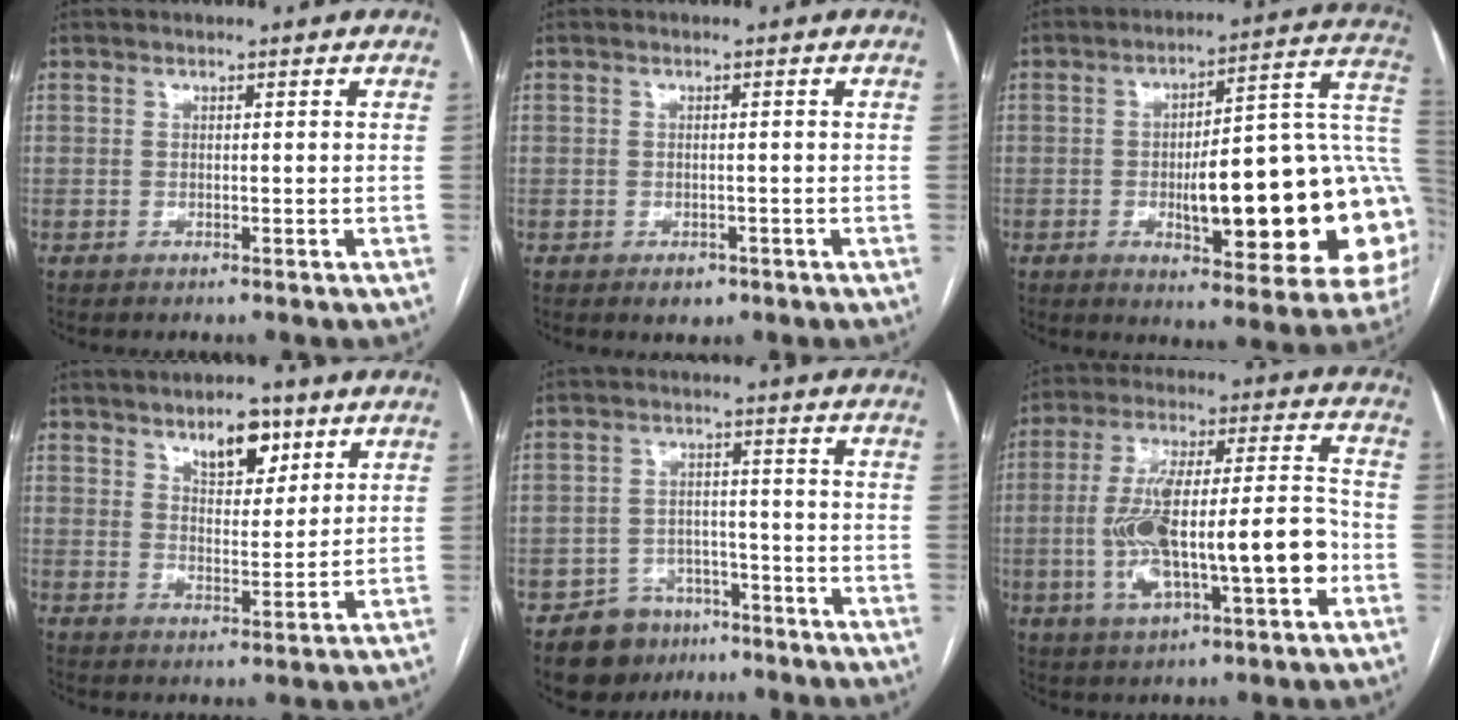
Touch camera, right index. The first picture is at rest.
{"total": 2.1, "force": [-1.2, 1.4, 0.9], "torque": [-0.009, 0.002, -0.008]}
{"total": 25.6, "force": [-3.3, 5.7, 24.8], "torque": [-0.242, 0.022, -0.038]}
{"total": 7.0, "force": [4.3, 3.0, 4.5], "torque": [-0.072, 0.001, 0.070]}
{"total": 7.6, "force": [-5.1, 5.4, 1.2], "torque": [-0.014, 0.013, -0.074]}
{"total": 18.5, "force": [-3.8, 4.0, 17.6], "torque": [-0.322, 0.023, -0.054]}